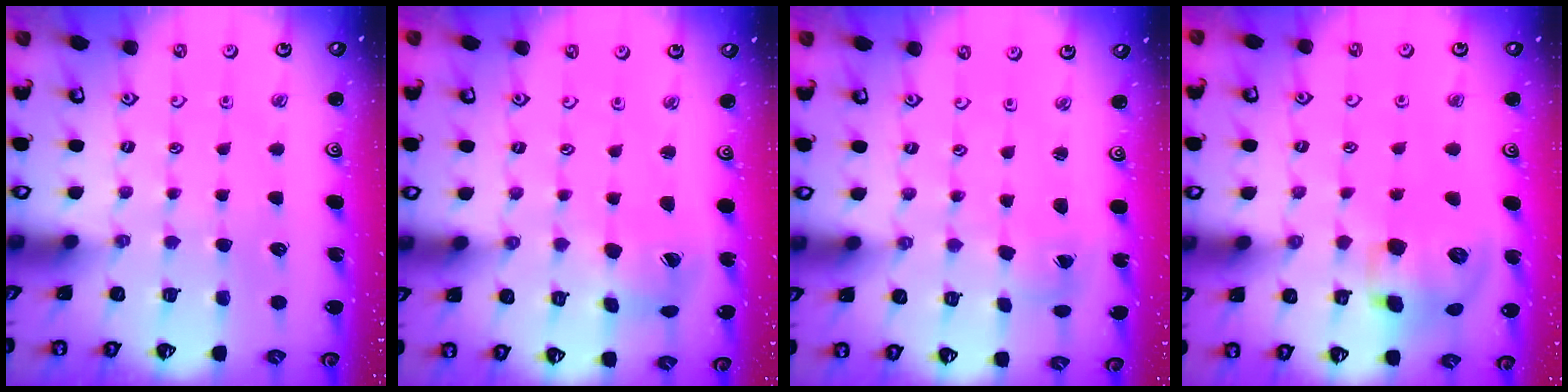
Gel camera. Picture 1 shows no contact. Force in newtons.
{"total": 5.3, "press": 5.2, "slide": 0.5}
{"total": 2.1, "press": 2.1, "slide": 0.2}
{"total": 12.2, "press": 12.1, "slide": 1.4}